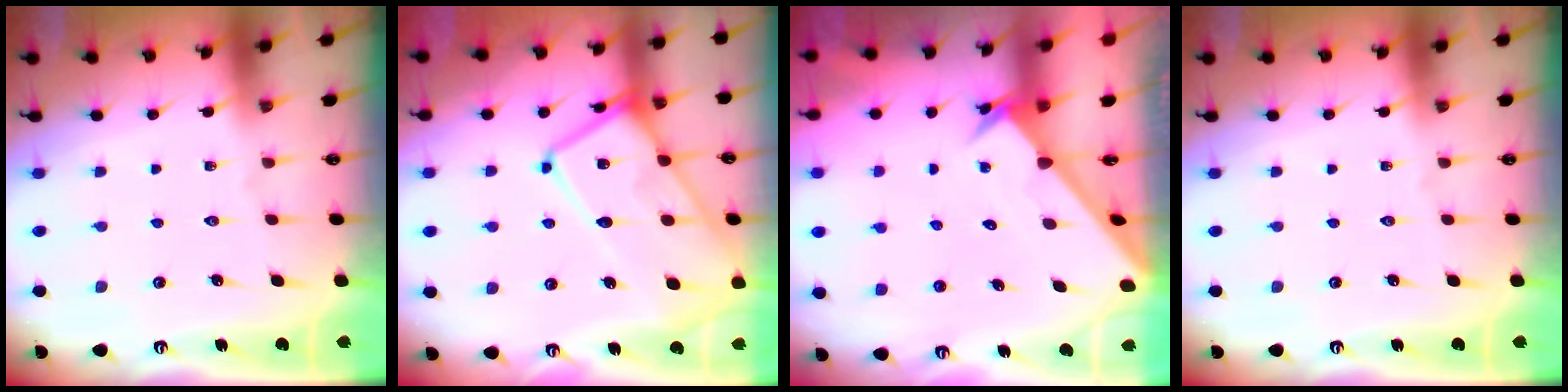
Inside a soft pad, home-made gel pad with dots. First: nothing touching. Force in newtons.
{"total": 16.5, "press": 16.5, "slide": 1.5}
{"total": 2.4, "press": 2.4, "slide": 0.2}
{"total": 0.0}